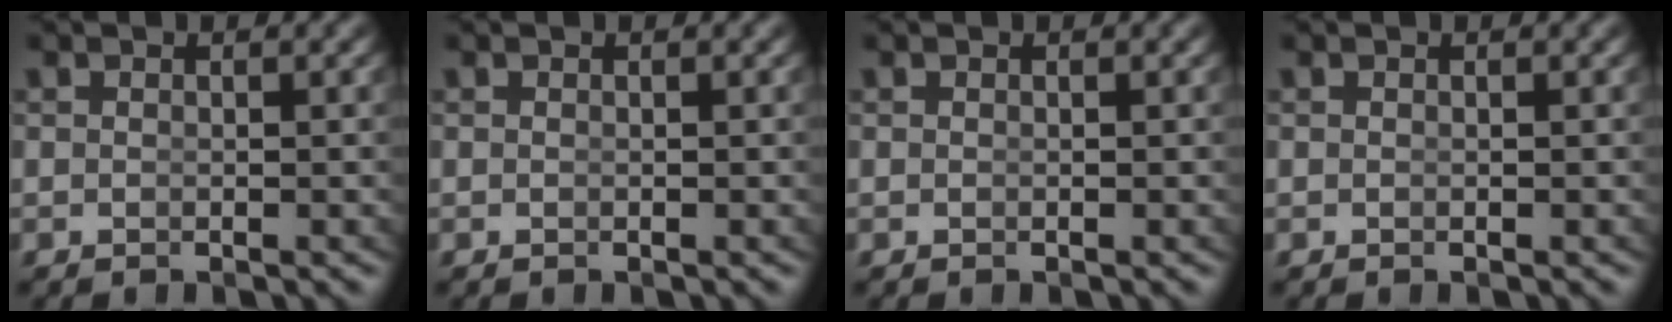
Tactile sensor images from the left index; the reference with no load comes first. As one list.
[{"total": 1.1, "force": [-0.2, -1.0, -0.5], "torque": [0.012, -0.015, 0.009]}, {"total": 0.0}, {"total": 0.0}]